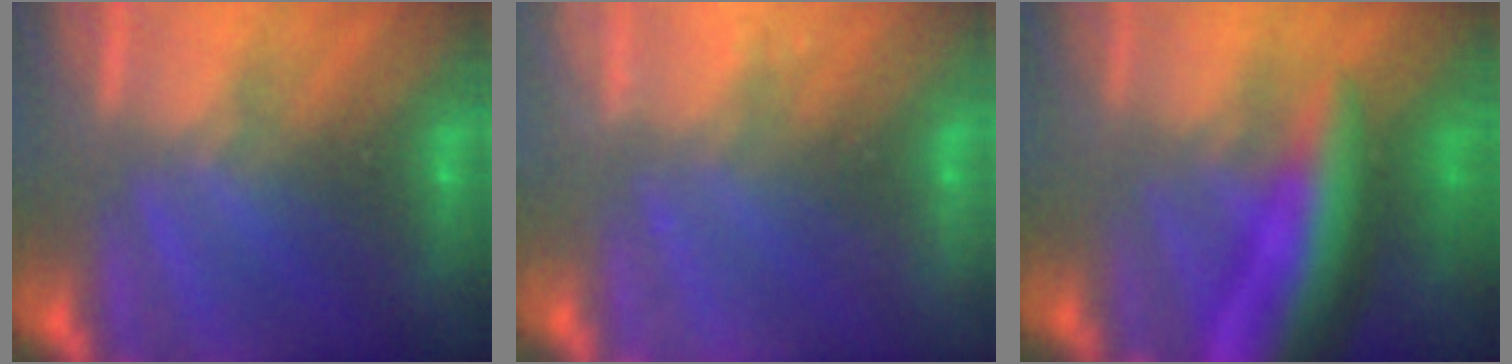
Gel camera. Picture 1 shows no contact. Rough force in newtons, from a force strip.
{"total": 2.6}
{"total": 8.0}